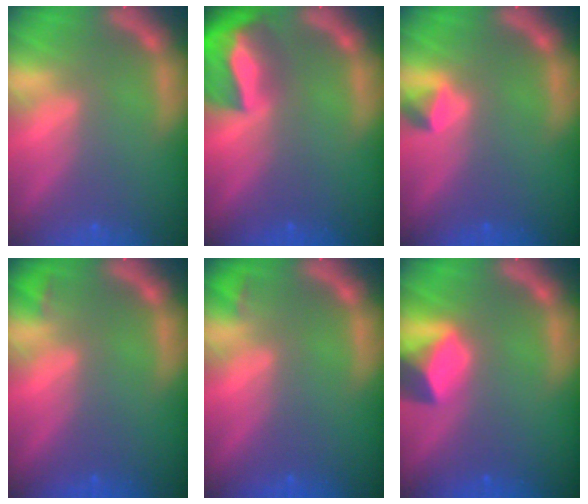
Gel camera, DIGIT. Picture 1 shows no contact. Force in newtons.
{"total": 9.4}
{"total": 1.4}
{"total": 0.9}
{"total": 0.9}
{"total": 4.4}